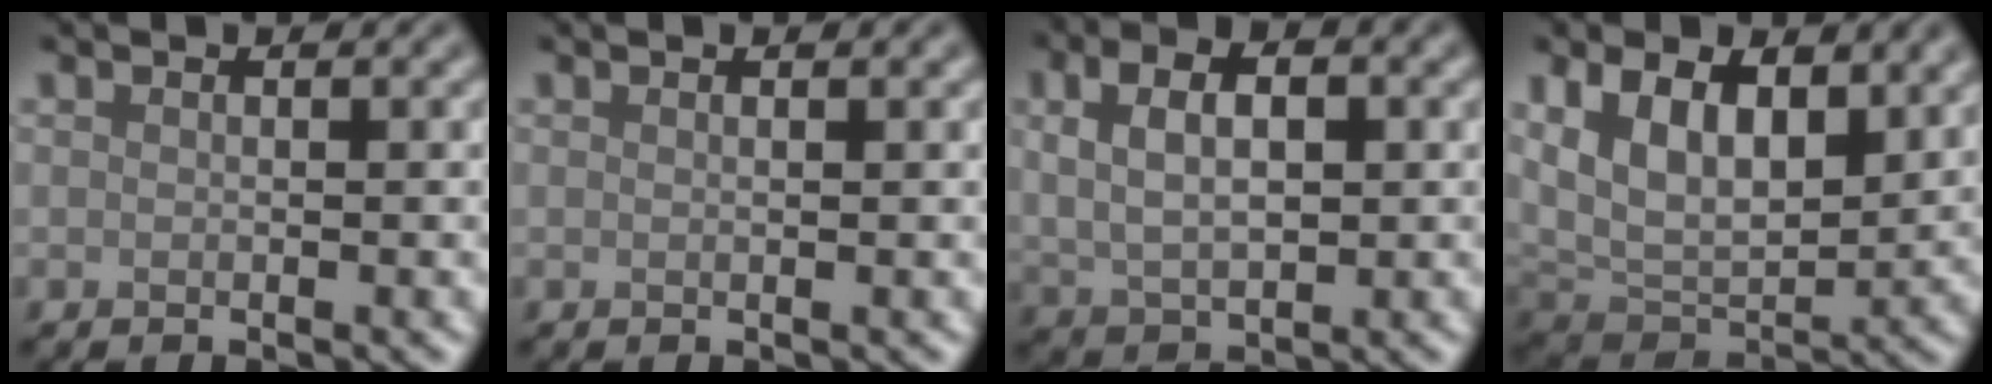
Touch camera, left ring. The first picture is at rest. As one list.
[{"total": 1.2, "force": [0.6, 0.4, 1.0], "torque": [-0.010, 0.002, 0.001]}, {"total": 5.8, "force": [1.2, 3.4, 4.6], "torque": [-0.088, 0.008, 0.023]}, {"total": 9.0, "force": [3.5, 4.9, 6.7], "torque": [-0.134, -0.007, 0.059]}]